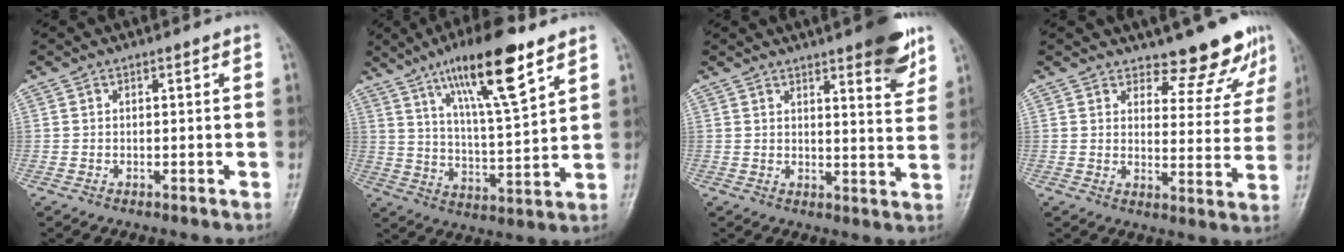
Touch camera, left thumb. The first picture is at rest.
{"total": 16.3, "force": [9.7, 3.4, 12.6], "torque": [-0.201, -0.046, 0.171]}
{"total": 9.3, "force": [6.0, 2.0, 6.8], "torque": [-0.068, -0.033, 0.075]}
{"total": 9.1, "force": [7.9, 3.3, 3.1], "torque": [-0.004, -0.066, 0.099]}